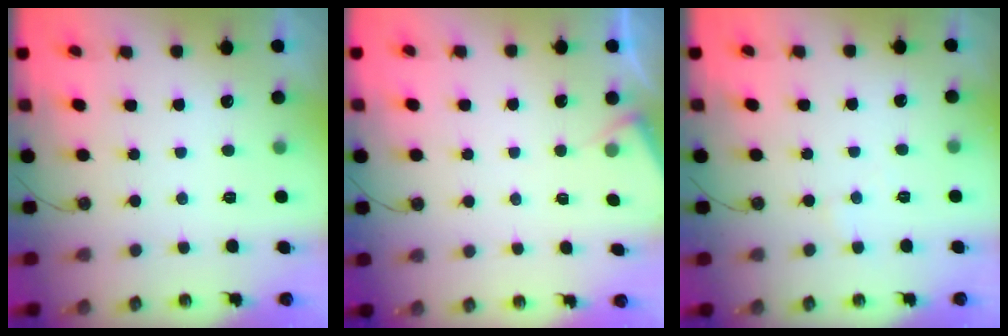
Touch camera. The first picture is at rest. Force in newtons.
{"total": 4.1, "press": 4.1, "slide": 0.2}
{"total": 2.6, "press": 2.5, "slide": 0.5}